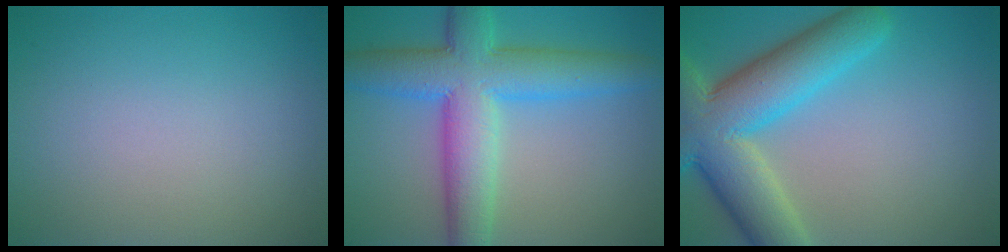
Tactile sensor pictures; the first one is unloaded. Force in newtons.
{"total": 9.1, "press": 9.1, "slide": 0.2}
{"total": 10.2, "press": 10.2, "slide": 0.6}